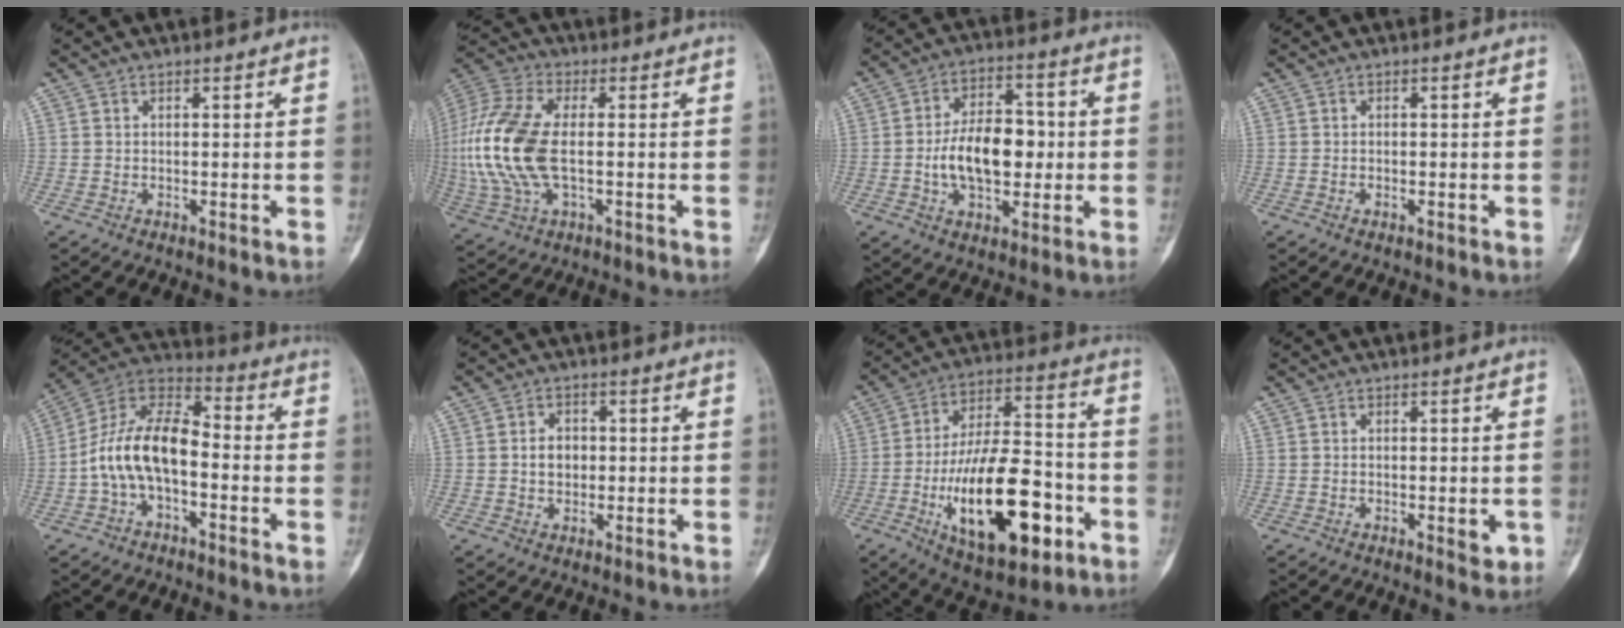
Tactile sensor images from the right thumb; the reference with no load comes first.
{"total": 17.7, "force": [-0.7, 8.8, 15.3], "torque": [-0.365, 0.008, -0.009]}
{"total": 13.4, "force": [-0.9, 8.0, 10.7], "torque": [-0.155, 0.023, -0.016]}
{"total": 0.6, "force": [-0.3, 0.3, 0.4], "torque": [-0.012, 0.006, -0.004]}
{"total": 14.0, "force": [-2.8, 7.7, 11.4], "torque": [-0.207, 0.053, -0.060]}
{"total": 4.0, "force": [0.1, 3.1, 2.5], "torque": [-0.022, 0.007, 0.000]}
{"total": 24.6, "force": [-8.1, 10.9, 20.5], "torque": [-0.333, 0.034, -0.119]}
{"total": 2.9, "force": [-0.8, 1.3, 2.5], "torque": [-0.026, -0.004, -0.007]}